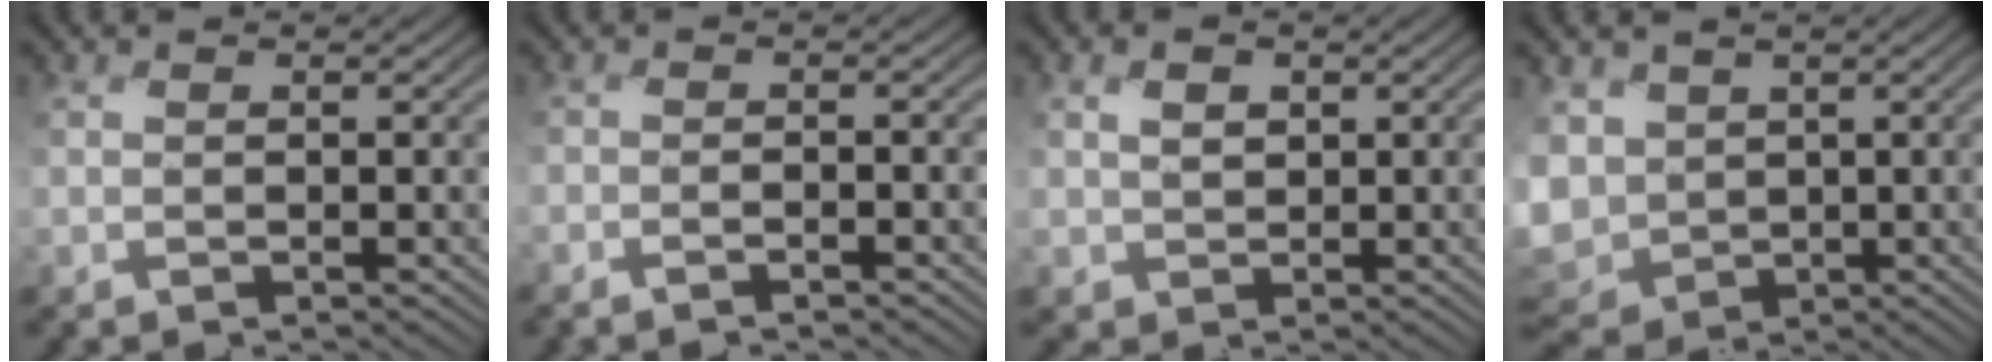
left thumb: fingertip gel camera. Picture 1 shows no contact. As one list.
[{"total": 1.4, "force": [-1.3, -0.1, 0.2], "torque": [-0.001, 0.002, -0.031]}, {"total": 2.4, "force": [0.3, 2.1, 1.2], "torque": [-0.030, 0.000, 0.001]}, {"total": 8.0, "force": [-0.1, 6.2, 5.0], "torque": [-0.155, -0.012, -0.021]}]